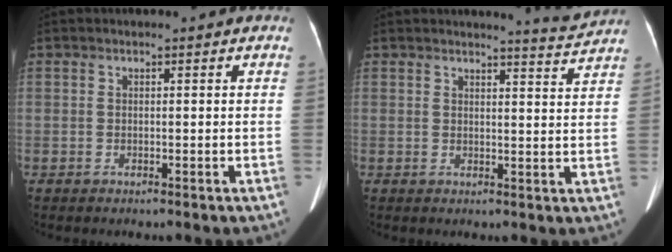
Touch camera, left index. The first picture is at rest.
{"total": 3.8, "force": [3.7, -1.1, -0.3], "torque": [-0.011, -0.026, 0.043]}